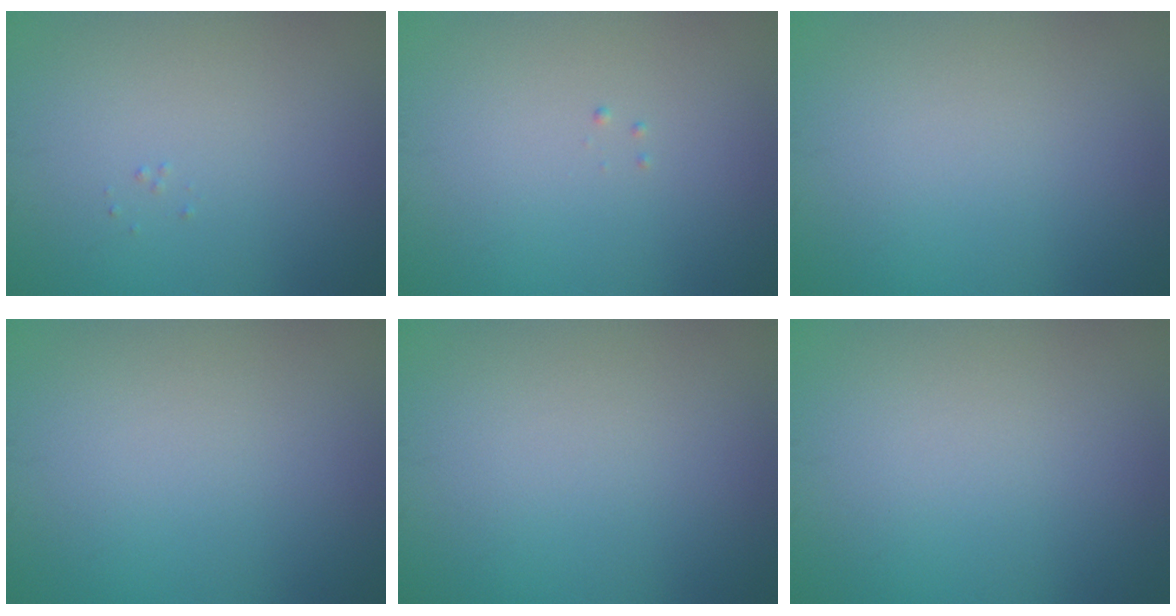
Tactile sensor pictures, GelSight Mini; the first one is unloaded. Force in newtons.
{"total": 0.0}
{"total": 0.0}
{"total": 0.0}
{"total": 0.0}
{"total": 0.0}